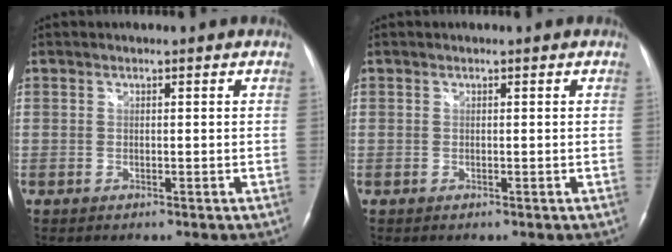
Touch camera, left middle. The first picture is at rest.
{"total": 0.0}